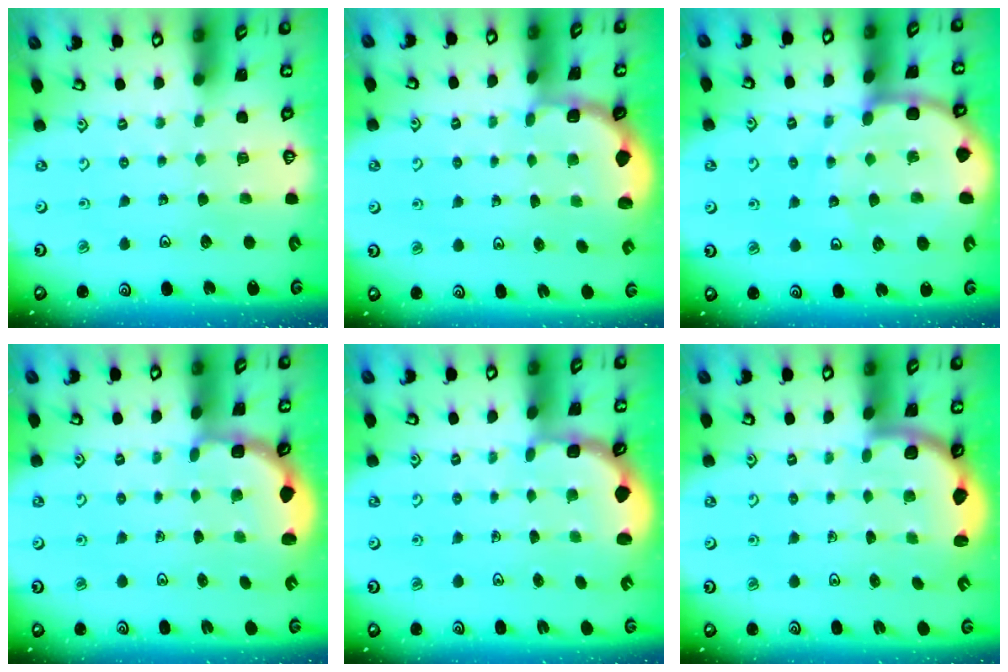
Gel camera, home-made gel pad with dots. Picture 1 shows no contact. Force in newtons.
{"total": 1.9, "press": 1.8, "slide": 0.7}
{"total": 10.8, "press": 10.7, "slide": 1.3}
{"total": 2.8, "press": 2.5, "slide": 1.4}
{"total": 2.7, "press": 2.1, "slide": 1.7}
{"total": 2.6, "press": 2.5, "slide": 0.6}